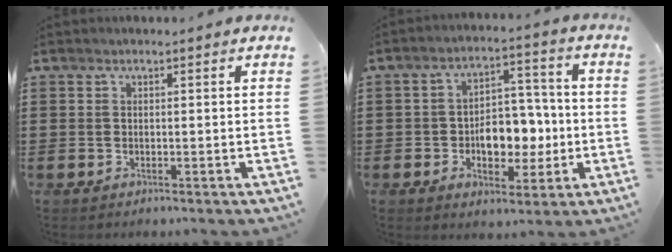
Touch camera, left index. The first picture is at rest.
{"total": 7.4, "force": [-1.4, 5.0, 5.2], "torque": [-0.075, 0.007, -0.028]}